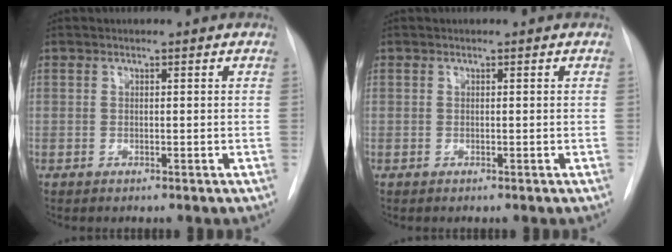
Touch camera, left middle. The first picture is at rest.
{"total": 0.0}